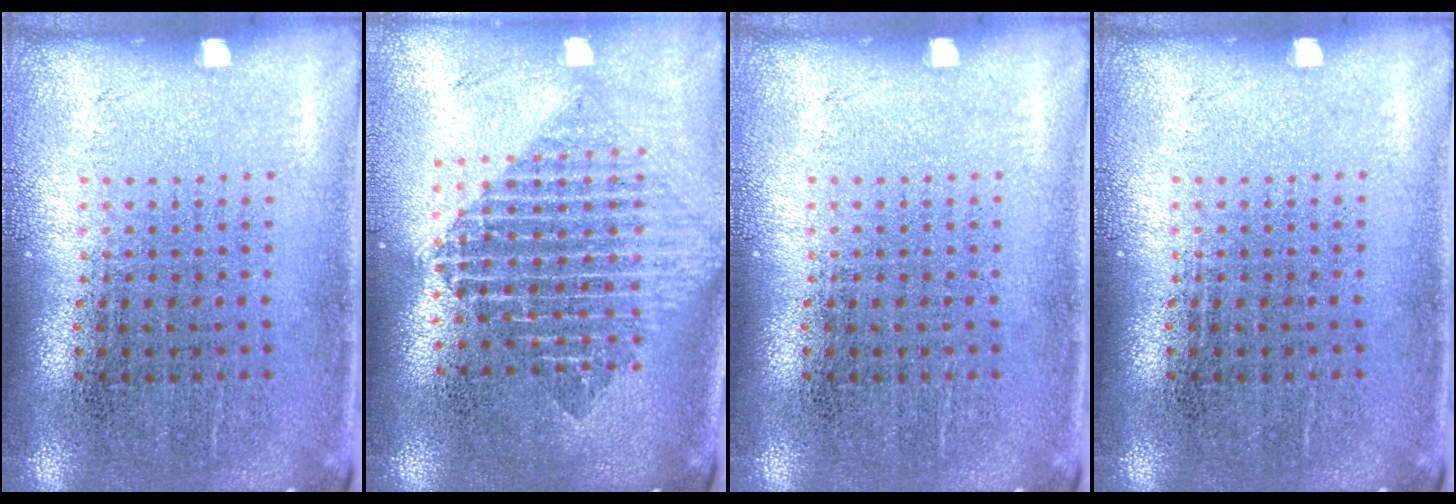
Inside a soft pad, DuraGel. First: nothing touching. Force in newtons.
{"total": 1.9, "press": 1.6, "slide": 1.1}
{"total": 0.0}
{"total": 0.0}